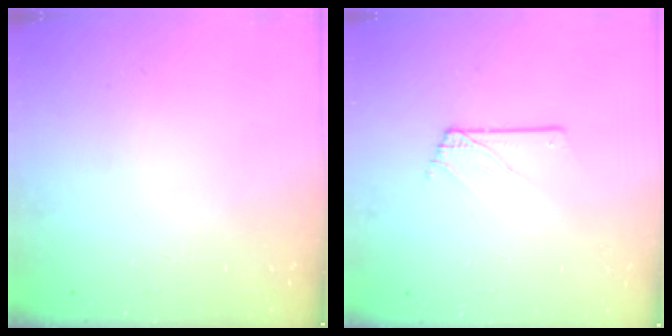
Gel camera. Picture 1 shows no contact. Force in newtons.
{"total": 1.5, "press": 1.5, "slide": 0.1}